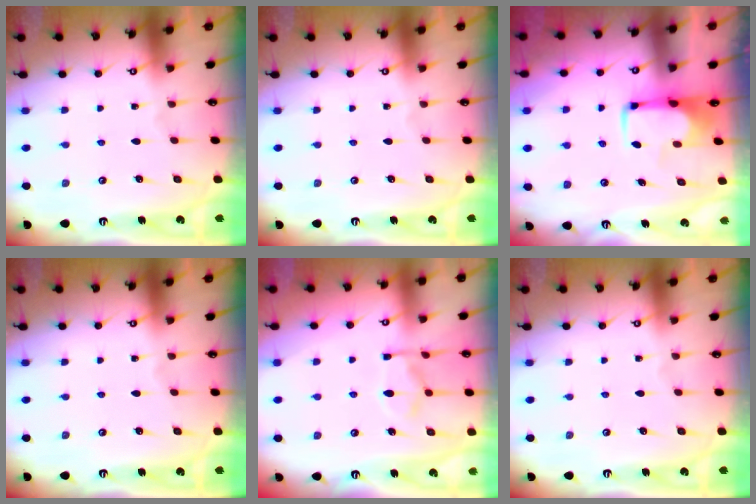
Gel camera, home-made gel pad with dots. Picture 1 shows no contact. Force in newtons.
{"total": 0.0}
{"total": 1.8, "press": 1.7, "slide": 0.4}
{"total": 0.0}
{"total": 9.8, "press": 9.7, "slide": 1.4}
{"total": 0.0}